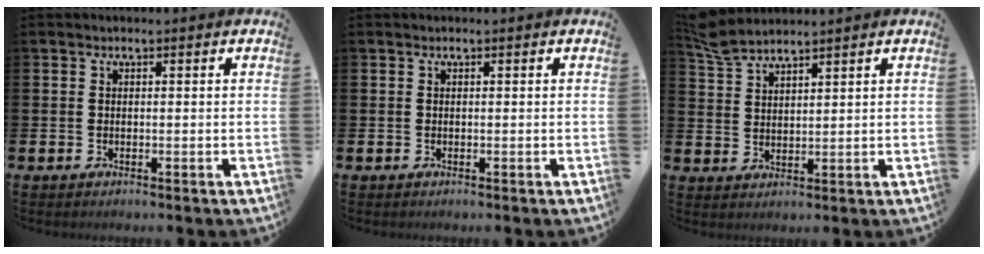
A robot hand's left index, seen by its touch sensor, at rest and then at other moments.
{"total": 0.0}
{"total": 4.5, "force": [4.3, 0.6, 0.9], "torque": [-0.023, -0.021, 0.078]}